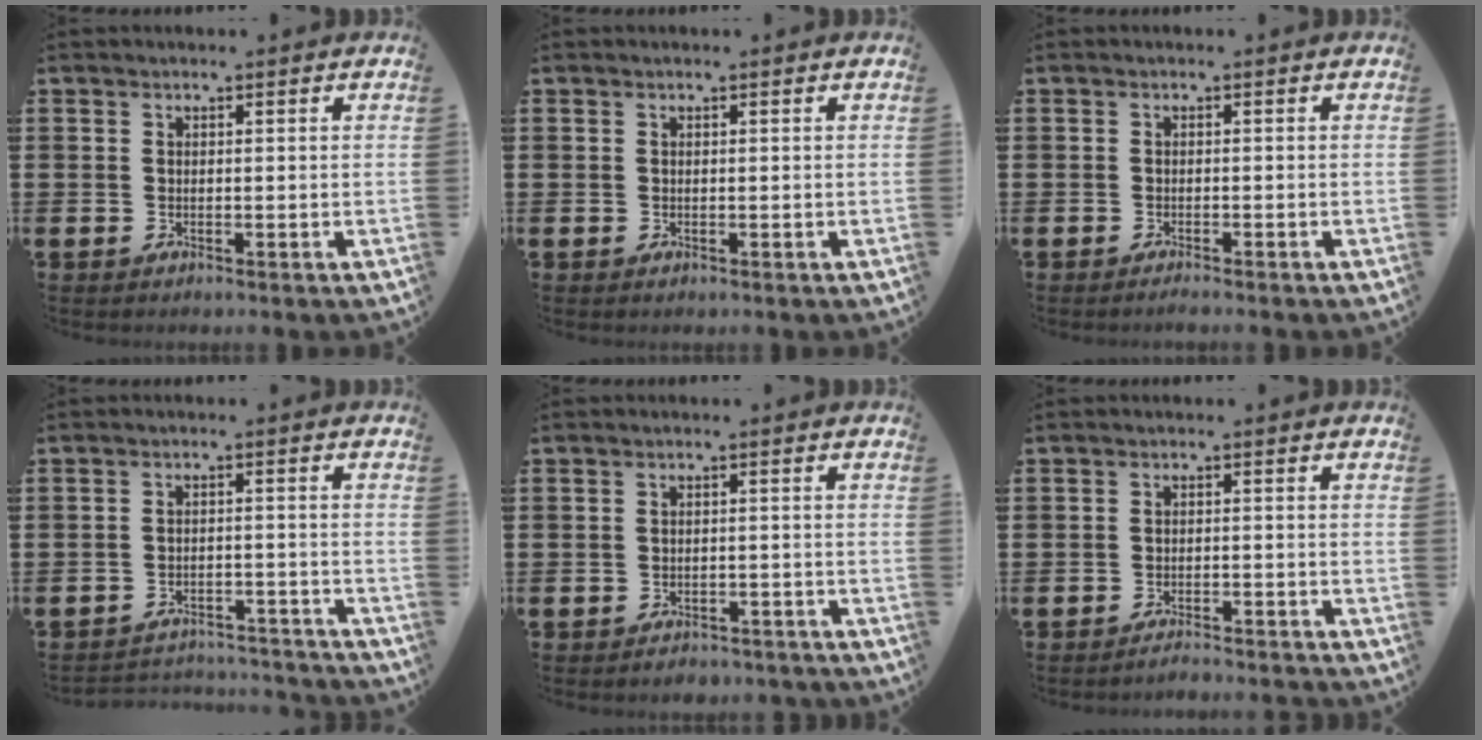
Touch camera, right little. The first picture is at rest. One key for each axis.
{"total": 0.0}
{"total": 0.7, "fx": -0.6, "fy": 0.0, "fz": 0.4, "tx": -0.006, "ty": -0.004, "tz": -0.012}
{"total": 3.1, "fx": -3.1, "fy": 0.2, "fz": 0.0, "tx": -0.006, "ty": 0.004, "tz": -0.068}
{"total": 1.6, "fx": -1.6, "fy": 0.2, "fz": 0.1, "tx": -0.006, "ty": 0.003, "tz": -0.034}
{"total": 1.8, "fx": -1.8, "fy": -0.1, "fz": 0.2, "tx": -0.005, "ty": 0.003, "tz": -0.036}